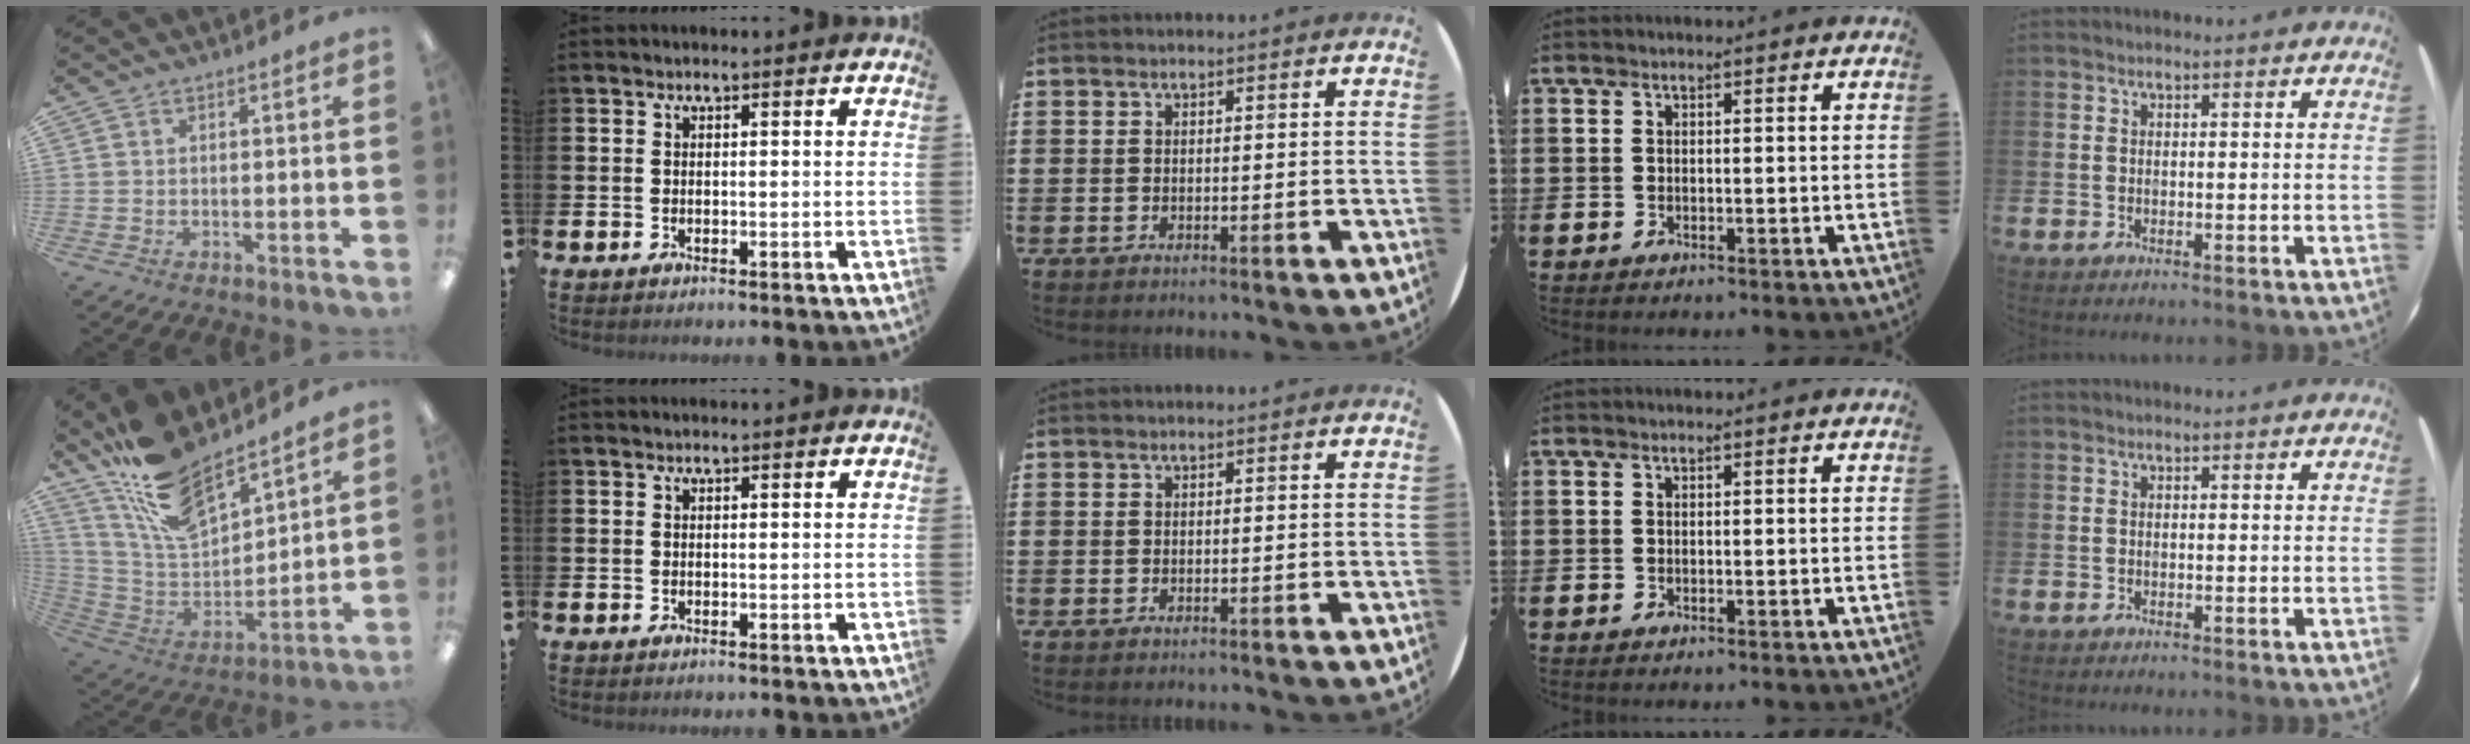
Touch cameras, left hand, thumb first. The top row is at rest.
{"thumb": {"total": 17.8, "force": [14.7, 6.2, 7.9], "torque": [-0.180, -0.086, 0.269]}}